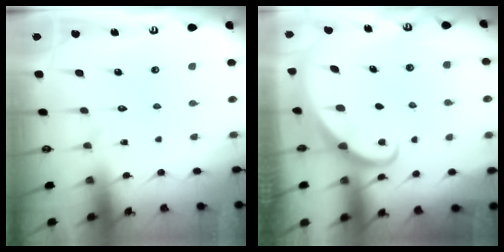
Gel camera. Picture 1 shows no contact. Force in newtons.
{"total": 2.1, "press": 2.1, "slide": 0.2}